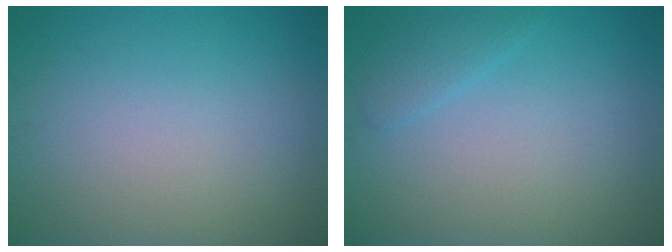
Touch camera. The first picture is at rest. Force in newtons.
{"total": 1.5, "press": 1.5, "slide": 0.1}